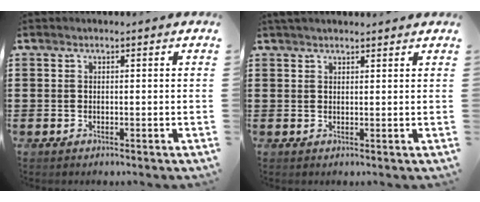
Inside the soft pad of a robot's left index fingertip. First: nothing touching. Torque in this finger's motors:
{"motor_torque": [2.14, 0.00, 0.20, 0.09]}